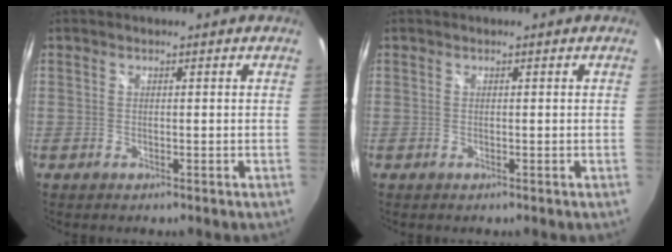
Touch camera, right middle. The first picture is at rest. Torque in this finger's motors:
{"motor_torque": [0.00, 0.00, -0.02, 0.00]}